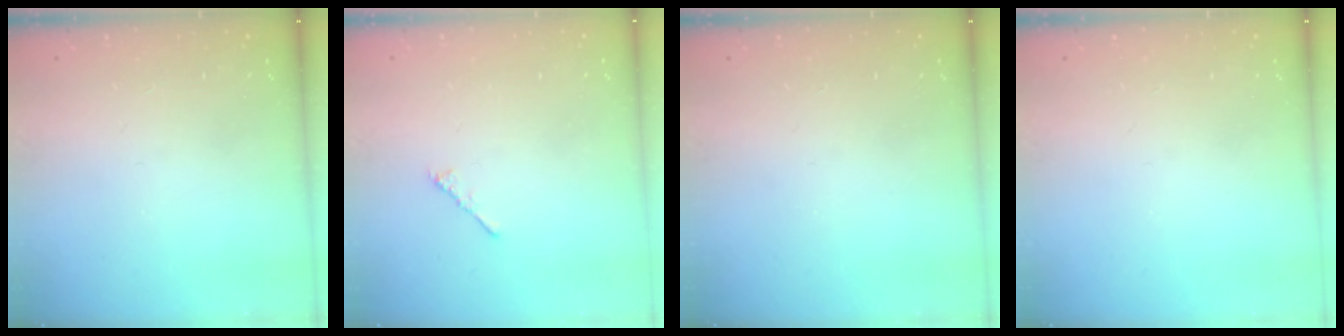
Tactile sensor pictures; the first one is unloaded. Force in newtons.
{"total": 2.3, "press": 2.2, "slide": 0.6}
{"total": 0.0}
{"total": 0.0}